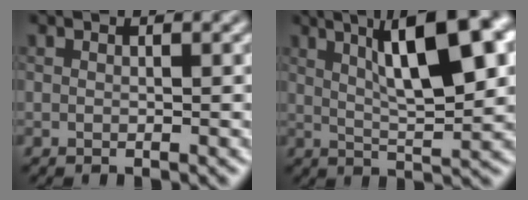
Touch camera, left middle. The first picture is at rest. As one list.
[{"total": 10.8, "force": [4.0, 2.6, 9.6], "torque": [-0.137, 0.017, 0.062]}]